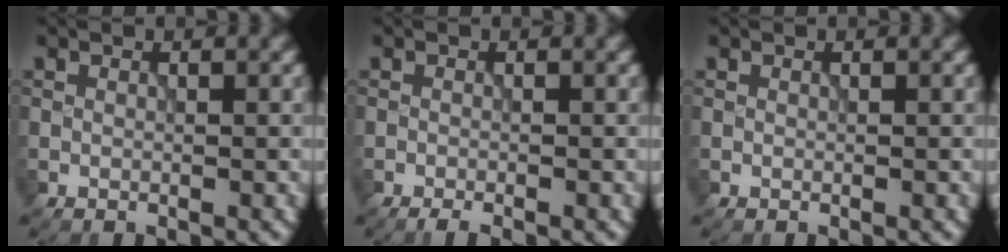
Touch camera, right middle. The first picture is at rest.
{"total": 1.3, "force": [-1.1, 0.2, 0.7], "torque": [-0.009, -0.002, -0.019]}
{"total": 0.0}